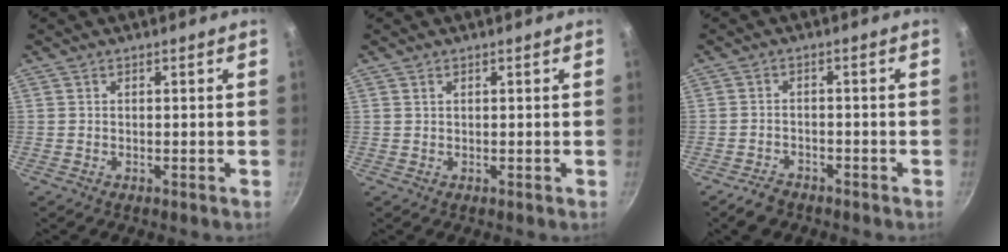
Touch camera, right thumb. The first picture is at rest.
{"total": 0.5, "force": [0.3, 0.3, 0.3], "torque": [-0.004, 0.001, 0.006]}
{"total": 3.7, "force": [-2.9, 2.0, 1.2], "torque": [-0.018, 0.030, -0.045]}